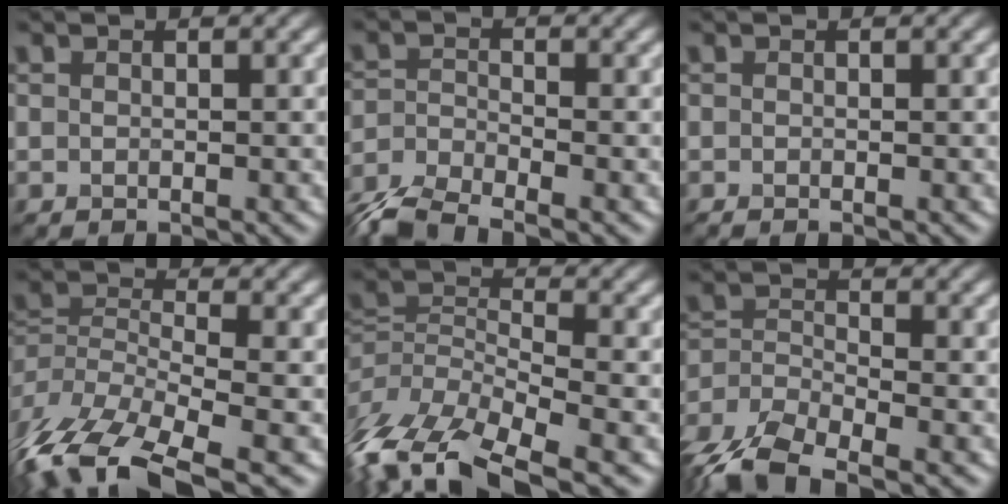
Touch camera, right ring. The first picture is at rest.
{"total": 5.6, "force": [-4.6, 1.8, 2.7], "torque": [-0.058, -0.009, -0.098]}
{"total": 0.0}
{"total": 12.1, "force": [-8.1, 4.8, 7.6], "torque": [-0.167, -0.012, -0.144]}
{"total": 11.8, "force": [-7.0, 5.3, 7.9], "torque": [-0.179, -0.005, -0.129]}
{"total": 7.5, "force": [-5.3, 3.1, 4.2], "torque": [-0.089, -0.007, -0.112]}